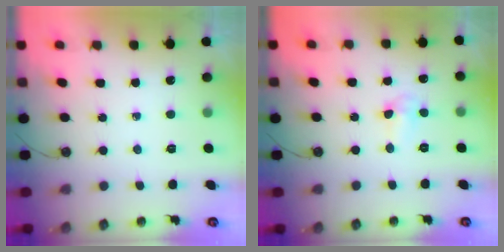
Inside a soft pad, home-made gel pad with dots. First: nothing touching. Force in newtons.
{"total": 2.8, "press": 2.6, "slide": 0.9}